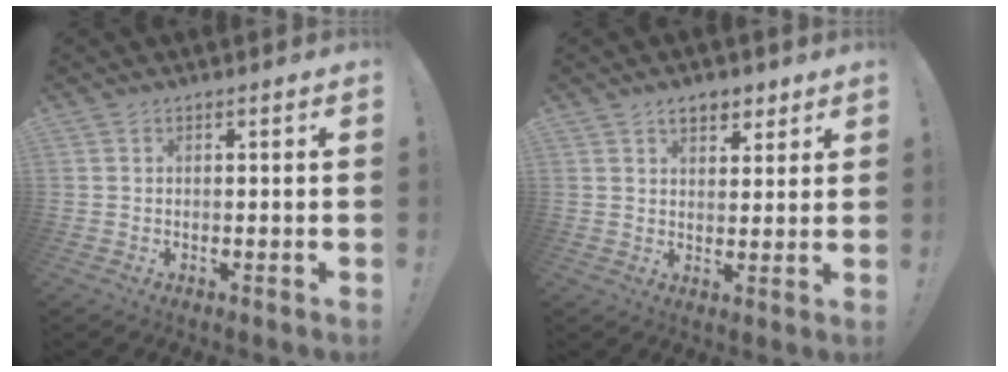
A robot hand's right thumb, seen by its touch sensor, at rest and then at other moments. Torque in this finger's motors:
{"motor_torque": [0.18, 0.50, 0.08, -0.08, 0.00]}